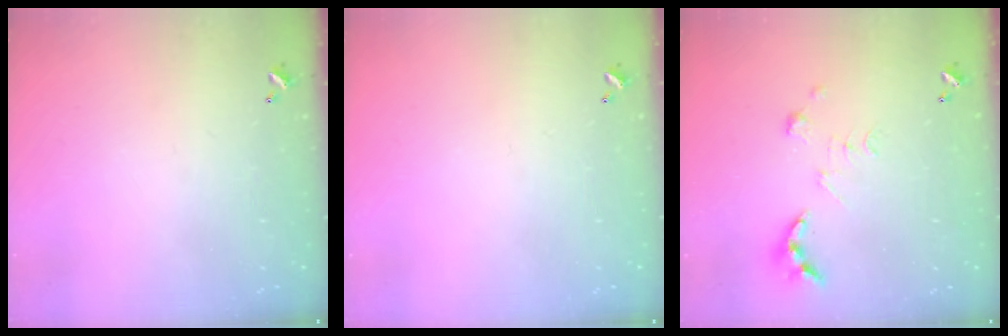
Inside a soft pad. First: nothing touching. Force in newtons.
{"total": 0.0}
{"total": 4.7, "press": 4.7, "slide": 0.4}